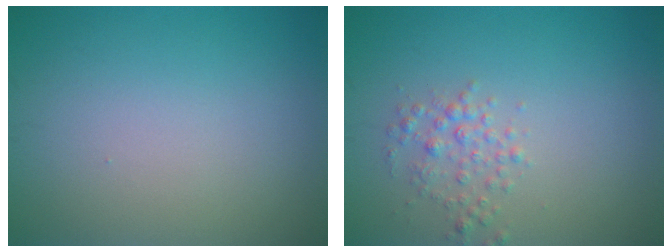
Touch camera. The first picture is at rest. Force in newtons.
{"total": 1.9, "press": 1.9, "slide": 0.0}